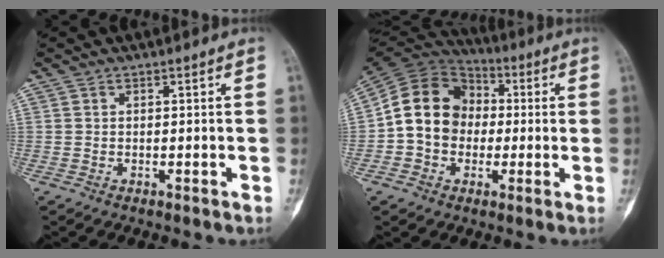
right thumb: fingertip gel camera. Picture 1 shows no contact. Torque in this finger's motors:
{"motor_torque": [0.78, 0.82, 0.30, -0.09, 0.12]}